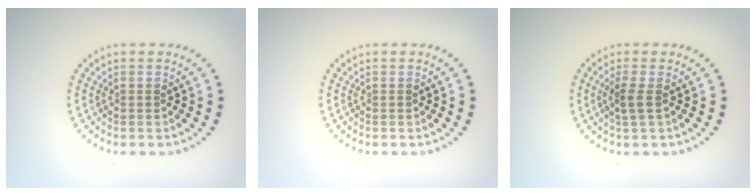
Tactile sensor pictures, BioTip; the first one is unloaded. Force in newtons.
{"total": 0.0}
{"total": 1.5, "press": 1.3, "slide": 0.9}